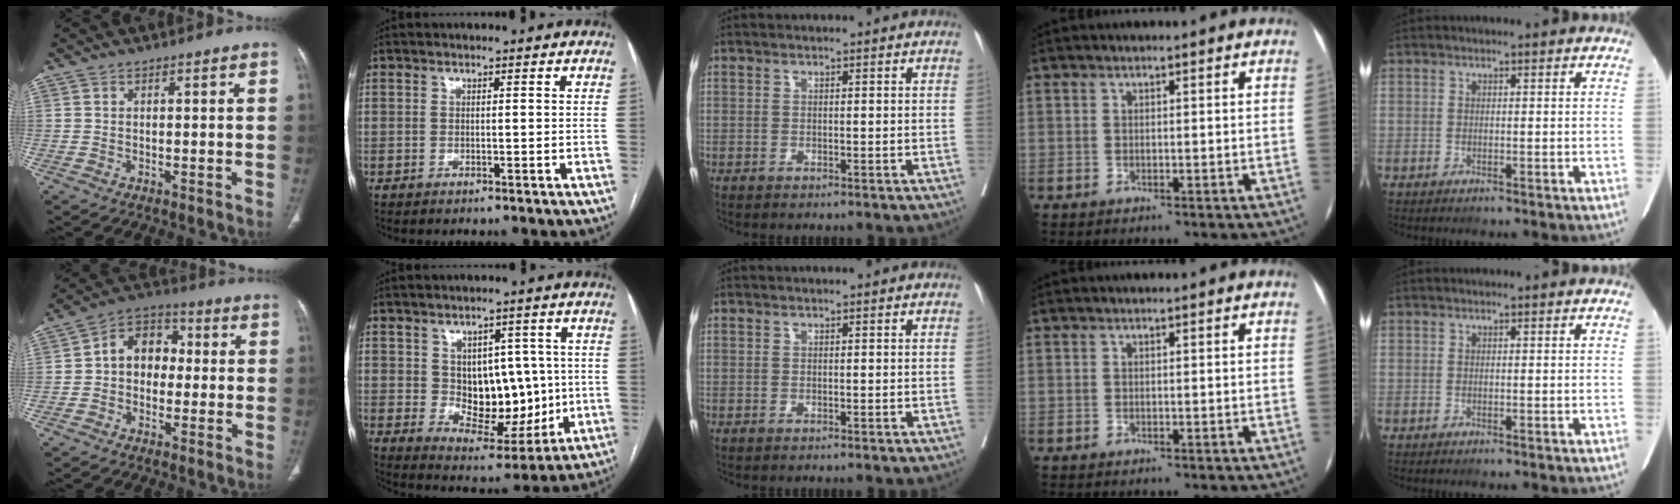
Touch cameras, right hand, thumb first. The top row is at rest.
{"thumb": {"total": 8.8, "force": [0.0, 6.8, 5.6], "torque": [-0.054, 0.028, -0.015]}, "index": {"total": 11.2, "force": [0.5, 7.2, 8.6], "torque": [-0.114, 0.012, 0.029]}}